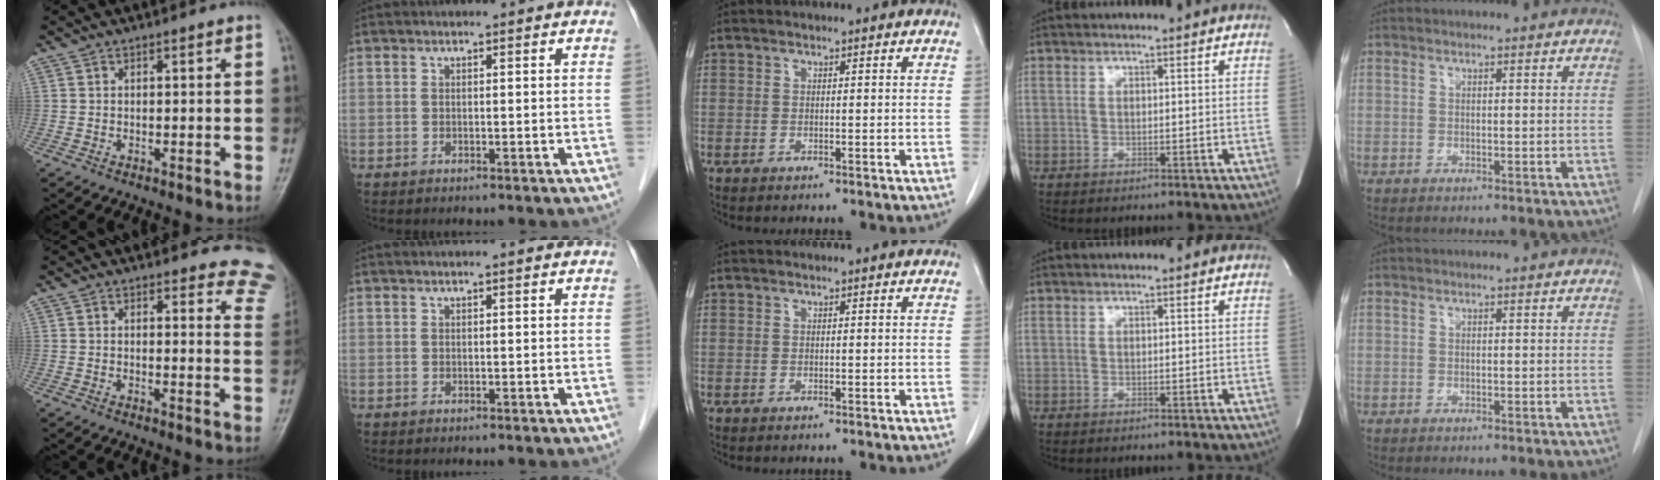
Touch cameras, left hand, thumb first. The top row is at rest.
{"thumb": {"total": 10.5, "force": [9.9, 3.4, 0.5], "torque": [0.057, -0.076, 0.064]}, "index": {"total": 0.6, "force": [0.3, -0.1, 0.4], "torque": [-0.009, 0.004, 0.007]}}